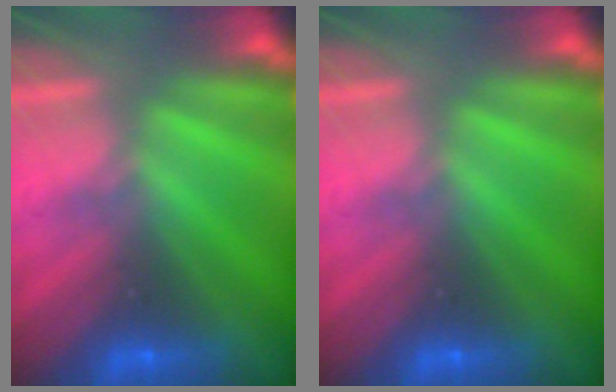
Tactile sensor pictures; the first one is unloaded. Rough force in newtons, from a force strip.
{"total": 0.0}